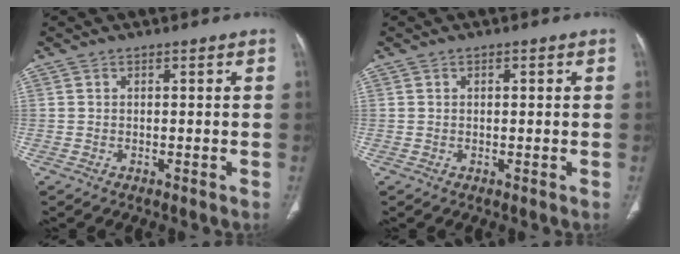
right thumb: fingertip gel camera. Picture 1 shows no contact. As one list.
[{"total": 0.9, "force": [0.2, 0.4, 0.7], "torque": [-0.012, 0.003, 0.004]}]